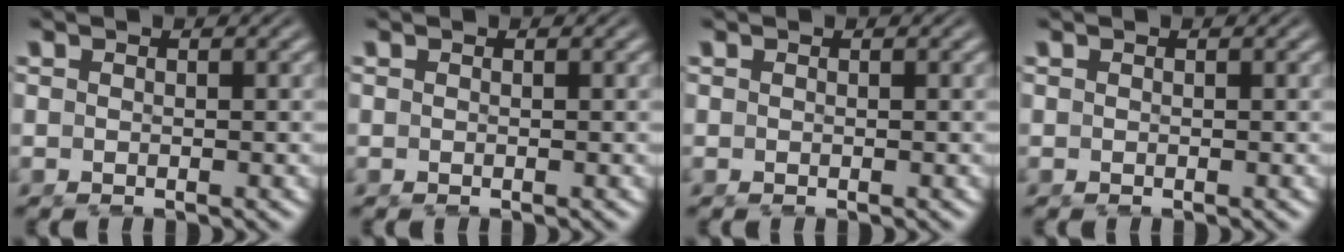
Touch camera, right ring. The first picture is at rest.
{"total": 0.0}
{"total": 0.0}
{"total": 0.0}